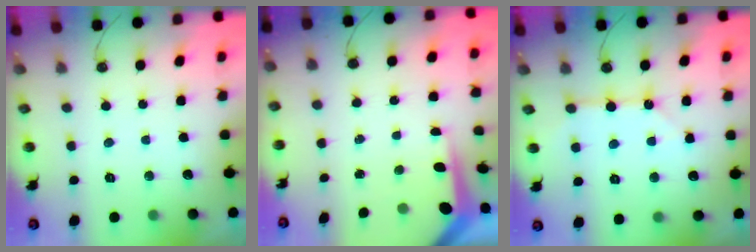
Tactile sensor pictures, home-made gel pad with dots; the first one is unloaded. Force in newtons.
{"total": 5.0, "press": 5.0, "slide": 0.5}
{"total": 5.1, "press": 5.1, "slide": 0.5}